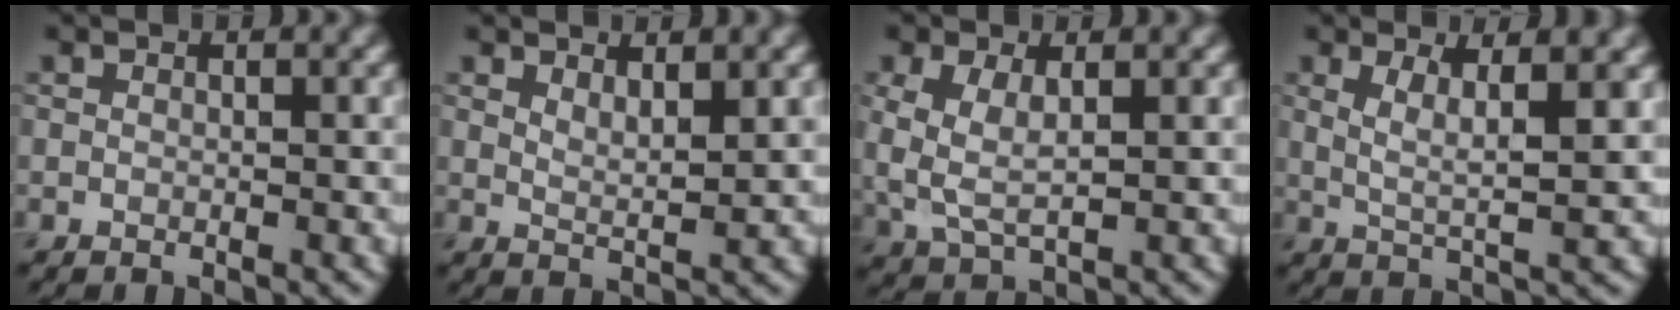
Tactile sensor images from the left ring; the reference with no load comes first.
{"total": 2.2, "force": [1.5, 0.4, 1.5], "torque": [-0.023, -0.004, 0.026]}
{"total": 4.2, "force": [0.6, 2.3, 3.4], "torque": [-0.086, -0.001, 0.015]}
{"total": 3.9, "force": [1.5, 0.9, 3.5], "torque": [-0.066, -0.005, 0.030]}